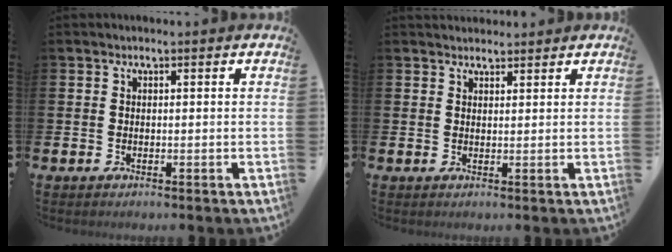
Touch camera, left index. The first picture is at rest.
{"total": 1.9, "force": [1.8, 0.6, 0.0], "torque": [0.009, -0.006, 0.032]}